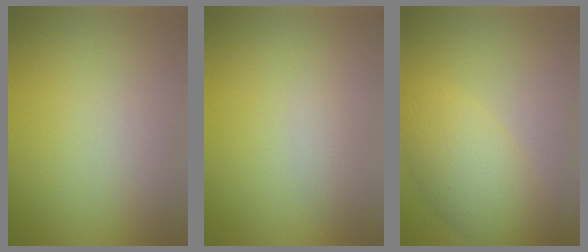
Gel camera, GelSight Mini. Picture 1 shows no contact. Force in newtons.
{"total": 1.0, "press": 1.0, "slide": 0.0}
{"total": 3.7, "press": 3.7, "slide": 0.3}